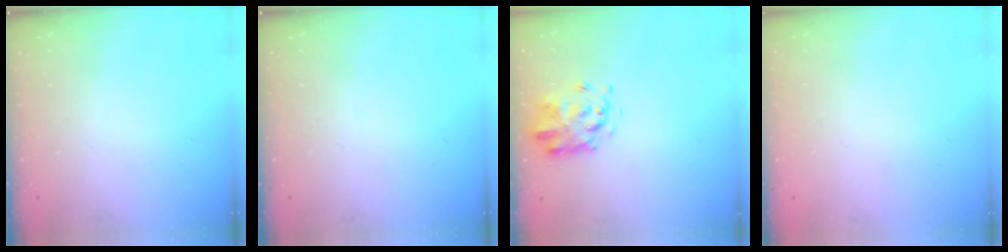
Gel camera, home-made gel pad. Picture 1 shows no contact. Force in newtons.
{"total": 0.0}
{"total": 3.5, "press": 3.4, "slide": 0.9}
{"total": 1.8, "press": 1.8, "slide": 0.2}